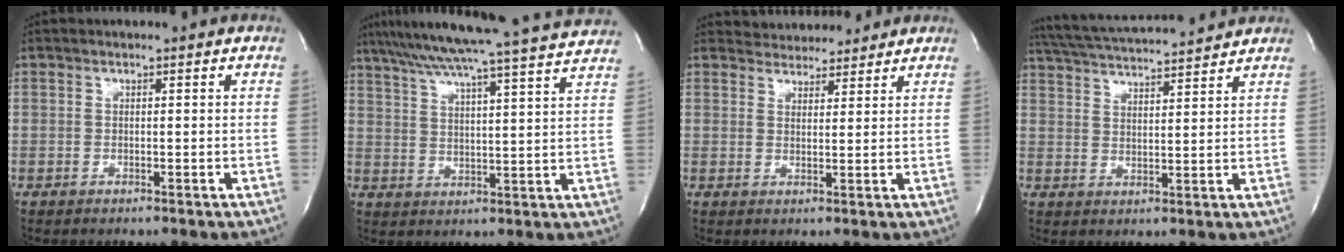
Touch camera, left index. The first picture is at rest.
{"total": 23.5, "force": [21.0, -1.0, 10.6], "torque": [-0.185, -0.008, 0.283]}
{"total": 6.2, "force": [5.8, 1.9, 0.6], "torque": [-0.005, 0.012, 0.080]}
{"total": 14.6, "force": [13.6, 0.5, 5.2], "torque": [-0.109, 0.025, 0.210]}